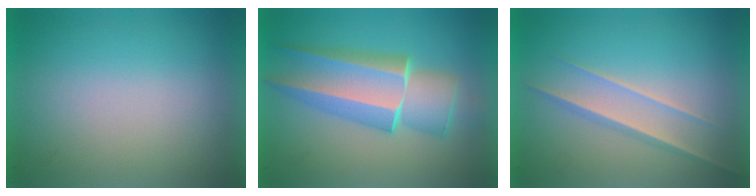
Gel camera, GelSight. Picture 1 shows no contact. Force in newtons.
{"total": 6.2}
{"total": 1.5}